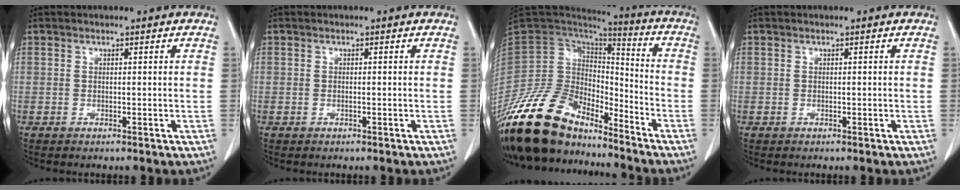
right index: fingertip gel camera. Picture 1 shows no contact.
{"total": 0.0}
{"total": 18.5, "force": [-15.3, 7.2, 7.6], "torque": [-0.139, 0.037, -0.280]}
{"total": 0.0}